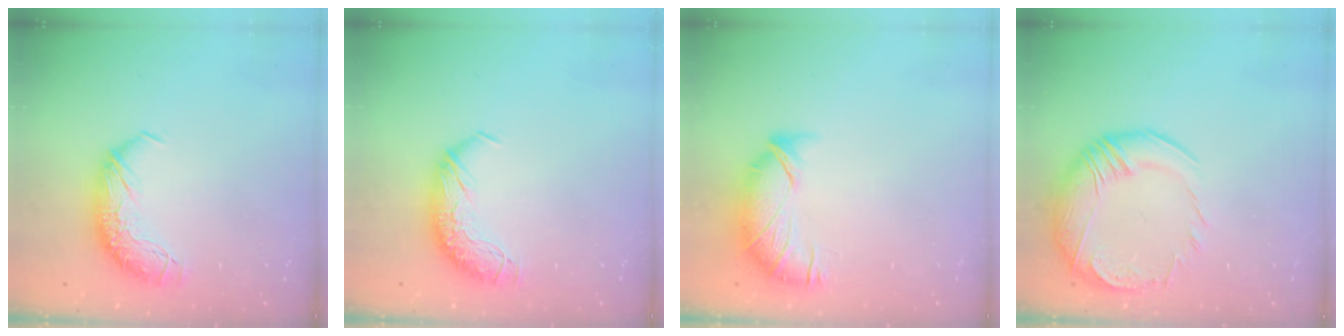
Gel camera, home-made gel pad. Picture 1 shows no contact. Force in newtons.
{"total": 0.0}
{"total": 2.5, "press": 1.9, "slide": 1.7}
{"total": 6.3, "press": 4.2, "slide": 4.7}